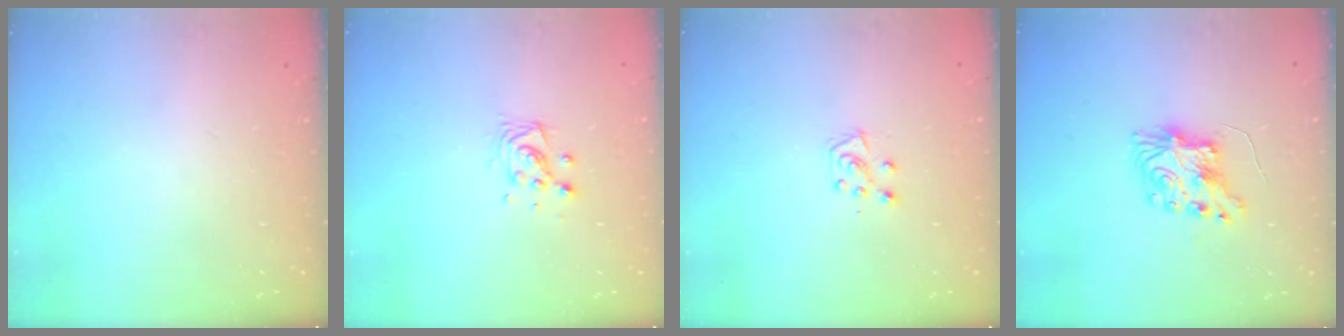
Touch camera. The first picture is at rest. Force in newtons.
{"total": 6.3, "press": 6.3, "slide": 0.3}
{"total": 6.3, "press": 6.3, "slide": 0.3}
{"total": 8.4, "press": 8.4, "slide": 0.2}